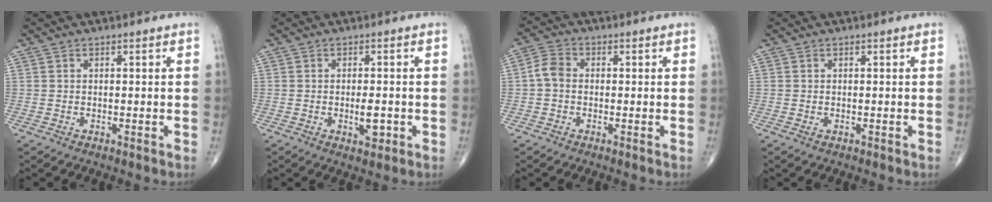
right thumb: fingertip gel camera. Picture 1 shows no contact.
{"total": 3.6, "force": [-0.9, 1.5, 3.2], "torque": [-0.045, -0.002, -0.012]}
{"total": 3.9, "force": [-0.4, 2.9, 2.5], "torque": [-0.044, 0.011, -0.017]}
{"total": 0.6, "force": [-0.2, 0.3, 0.4], "torque": [-0.012, 0.002, -0.002]}